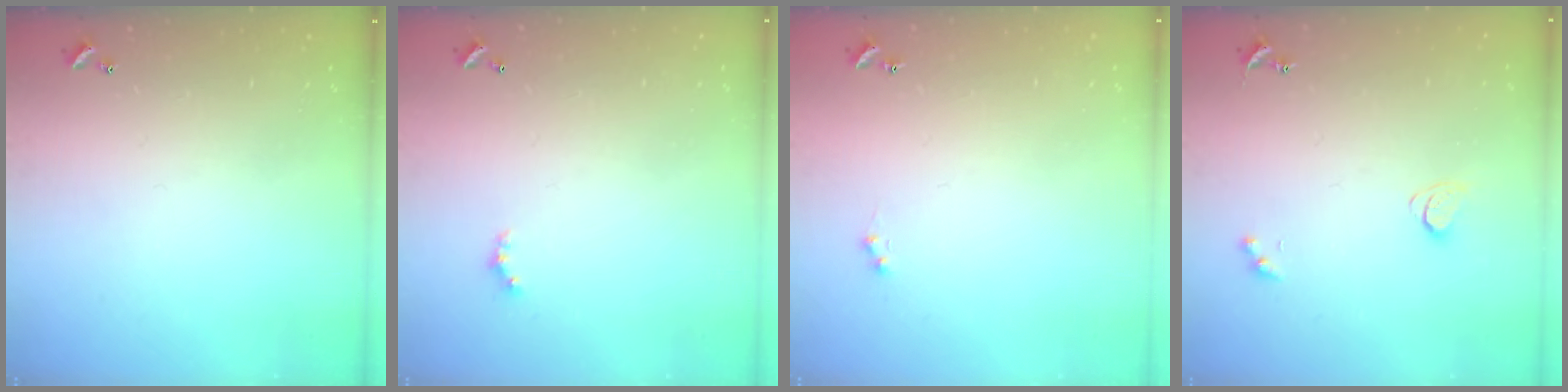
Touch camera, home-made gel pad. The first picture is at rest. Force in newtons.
{"total": 1.6, "press": 1.6, "slide": 0.4}
{"total": 1.0, "press": 0.9, "slide": 0.4}
{"total": 2.1, "press": 2.1, "slide": 0.4}